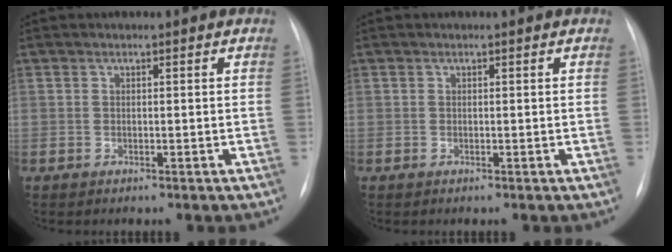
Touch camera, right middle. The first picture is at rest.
{"total": 0.0}